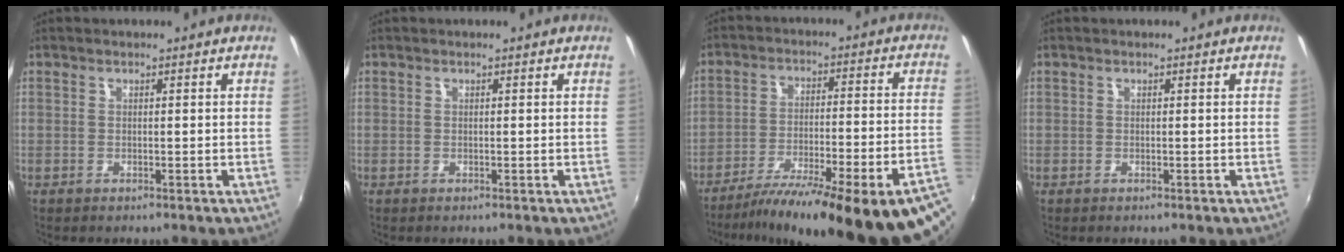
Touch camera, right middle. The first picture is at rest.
{"total": 0.0}
{"total": 27.7, "force": [-21.7, 1.7, 17.1], "torque": [-0.246, -0.058, -0.308]}
{"total": 0.0}